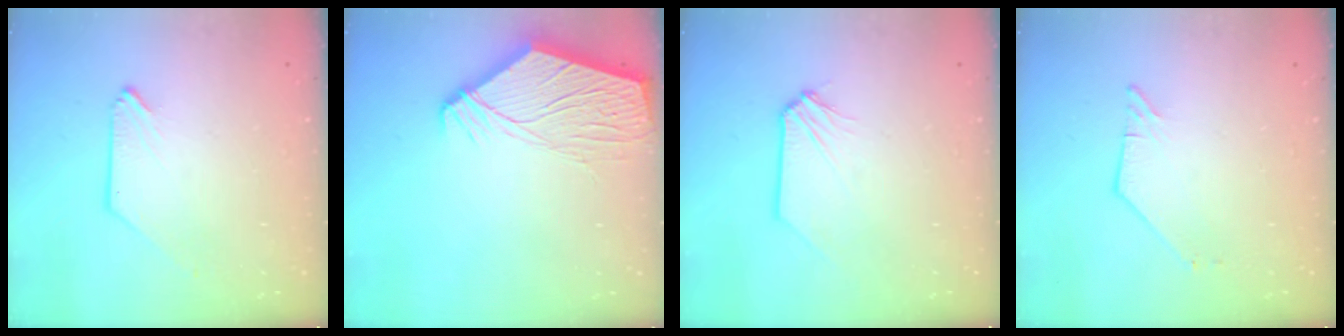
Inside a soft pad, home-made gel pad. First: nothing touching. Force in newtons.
{"total": 13.8, "press": 13.8, "slide": 1.5}
{"total": 1.0, "press": 1.0, "slide": 0.2}
{"total": 2.7, "press": 2.7, "slide": 0.4}